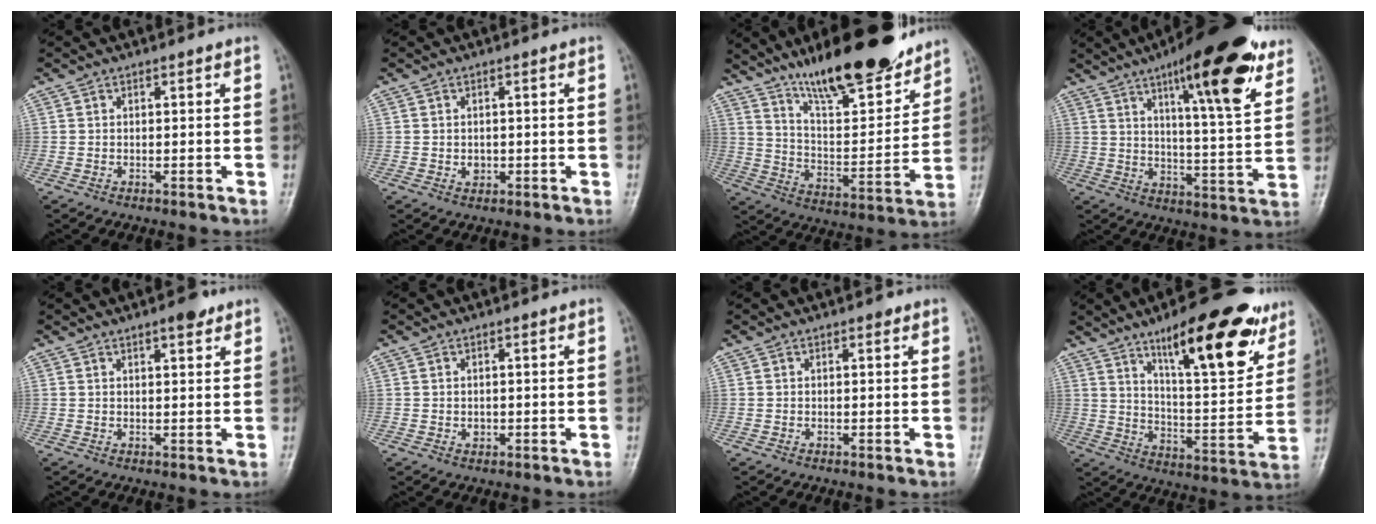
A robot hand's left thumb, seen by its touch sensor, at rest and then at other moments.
{"total": 1.8, "force": [-0.2, 1.5, 1.0], "torque": [-0.007, 0.001, 0.000]}
{"total": 22.1, "force": [16.5, 6.1, 13.3], "torque": [-0.167, -0.085, 0.273]}
{"total": 21.0, "force": [12.3, 4.9, 16.3], "torque": [-0.210, -0.049, 0.181]}
{"total": 3.5, "force": [2.3, 1.1, 2.4], "torque": [-0.026, -0.010, 0.030]}
{"total": 1.2, "force": [-0.1, 1.0, 0.7], "torque": [-0.005, 0.001, 0.000]}
{"total": 0.9, "force": [0.5, 0.4, 0.6], "torque": [-0.007, 0.000, 0.004]}
{"total": 22.2, "force": [13.2, 6.6, 16.6], "torque": [-0.205, -0.058, 0.206]}